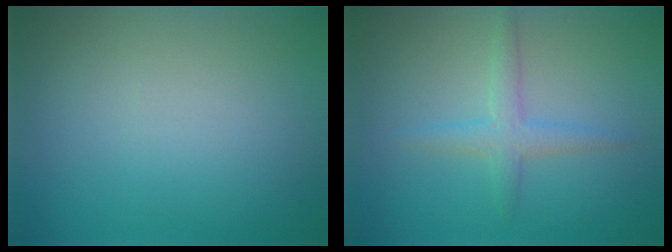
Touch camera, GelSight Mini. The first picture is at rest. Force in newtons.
{"total": 2.0, "press": 2.0, "slide": 0.1}